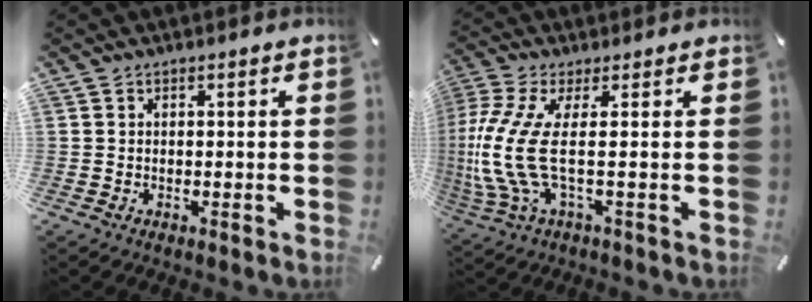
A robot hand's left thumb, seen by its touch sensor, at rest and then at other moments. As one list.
[{"total": 12.7, "force": [0.2, 2.9, 12.4], "torque": [-0.288, -0.032, -0.005]}]